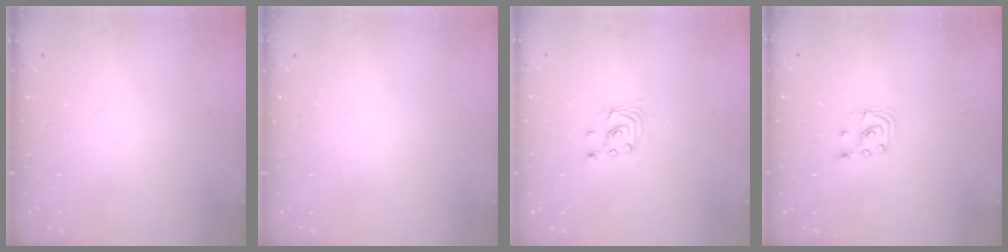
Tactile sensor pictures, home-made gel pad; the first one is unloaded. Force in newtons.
{"total": 0.0}
{"total": 2.9, "press": 2.9, "slide": 0.2}
{"total": 2.2, "press": 2.2, "slide": 0.2}